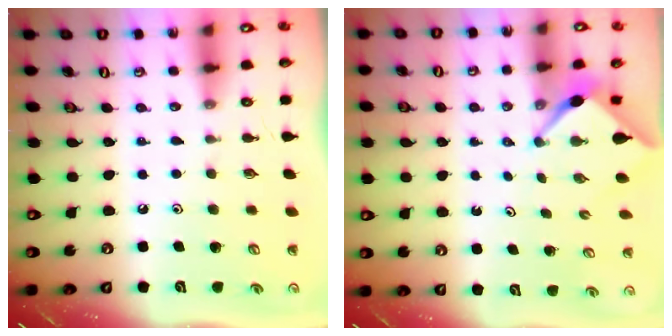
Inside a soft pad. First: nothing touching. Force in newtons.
{"total": 2.4, "press": 2.4, "slide": 0.3}